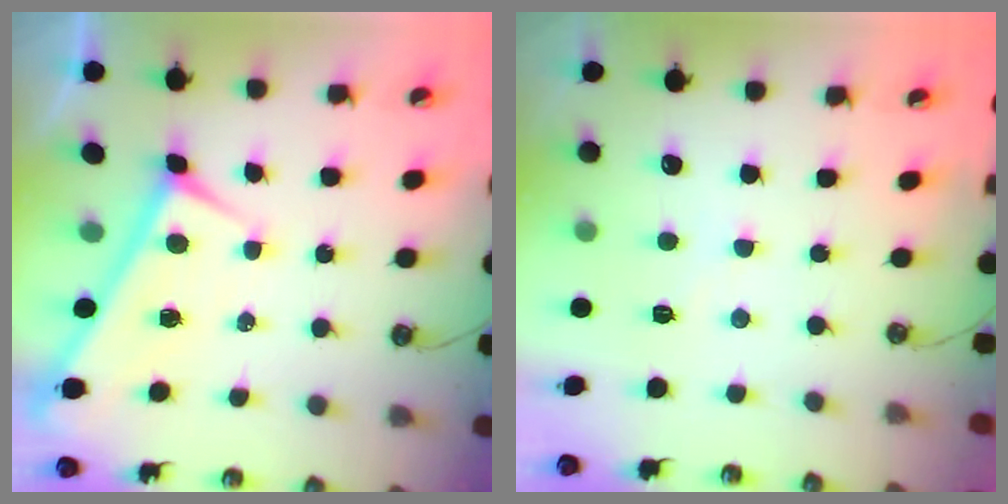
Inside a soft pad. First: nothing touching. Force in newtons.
{"total": 1.0, "press": 0.9, "slide": 0.4}